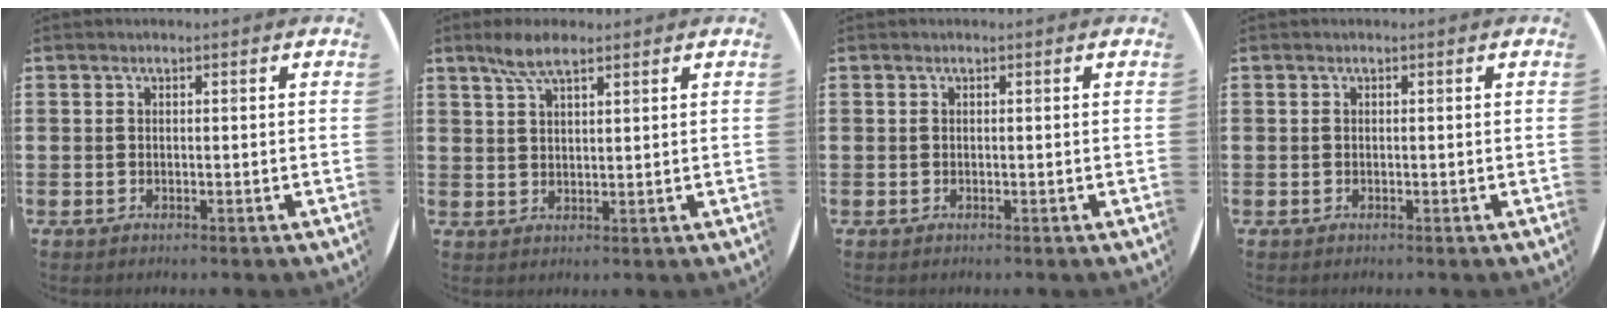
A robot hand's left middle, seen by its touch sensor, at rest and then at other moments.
{"total": 4.5, "force": [3.1, 1.3, 3.0], "torque": [-0.066, 0.006, 0.056]}
{"total": 0.0}
{"total": 0.0}